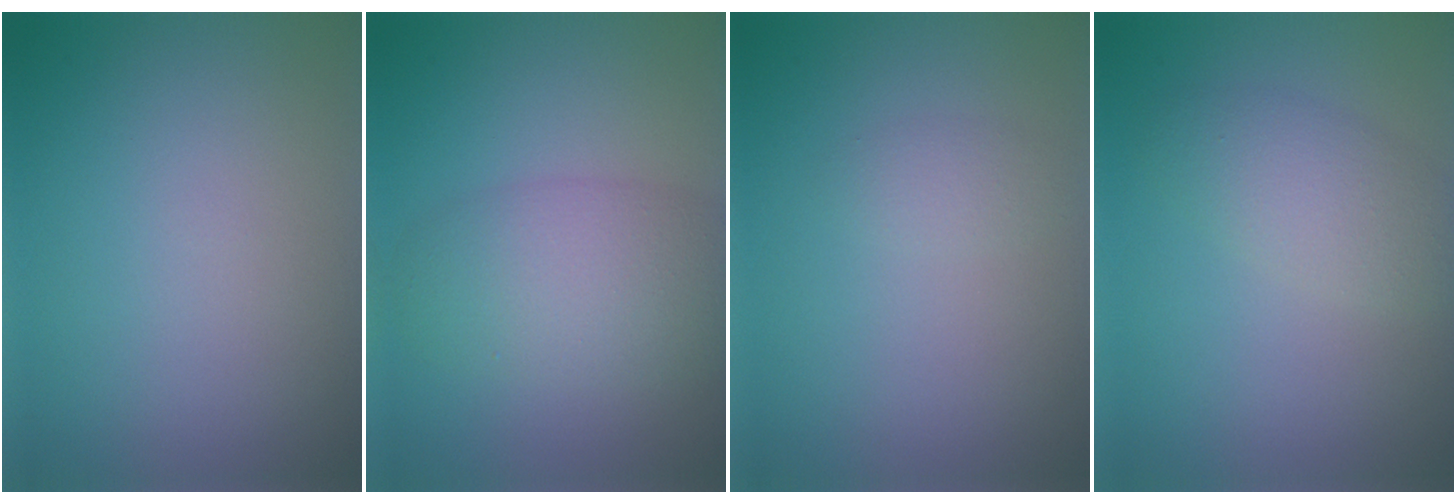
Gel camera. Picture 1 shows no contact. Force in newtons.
{"total": 5.6, "press": 5.6, "slide": 0.2}
{"total": 1.1, "press": 1.1, "slide": 0.0}
{"total": 3.1, "press": 3.1, "slide": 0.0}